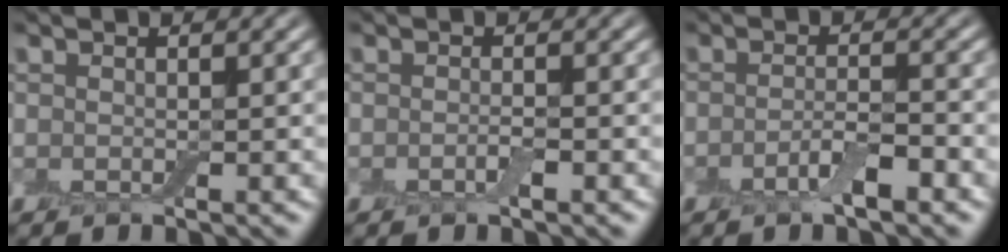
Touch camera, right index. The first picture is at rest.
{"total": 1.0, "force": [-0.5, 0.2, 0.8], "torque": [-0.017, -0.002, -0.009]}
{"total": 2.6, "force": [-1.4, 0.6, 2.2], "torque": [-0.041, 0.004, -0.030]}